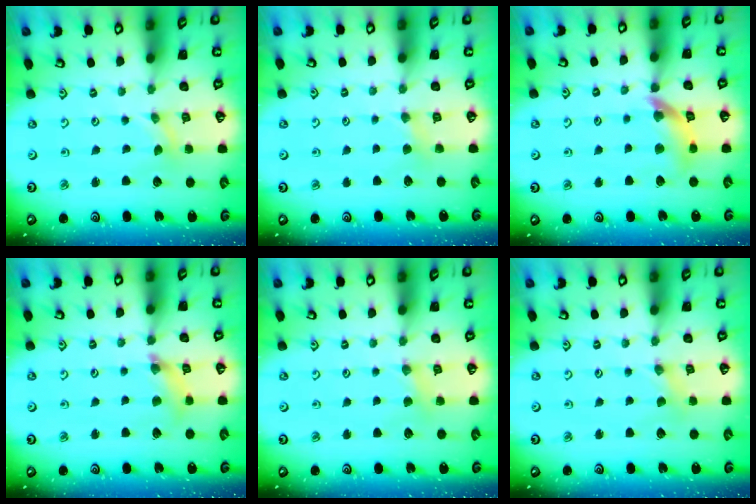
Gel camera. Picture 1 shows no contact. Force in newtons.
{"total": 3.2, "press": 3.2, "slide": 0.5}
{"total": 12.3, "press": 12.2, "slide": 1.6}
{"total": 6.4, "press": 6.4, "slide": 0.6}
{"total": 3.3, "press": 3.2, "slide": 0.6}
{"total": 0.9, "press": 0.9, "slide": 0.2}